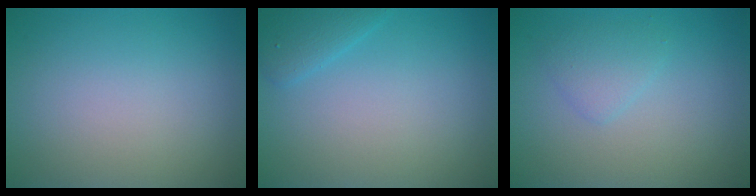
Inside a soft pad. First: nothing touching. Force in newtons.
{"total": 1.9, "press": 1.9, "slide": 0.1}
{"total": 1.6, "press": 1.6, "slide": 0.1}